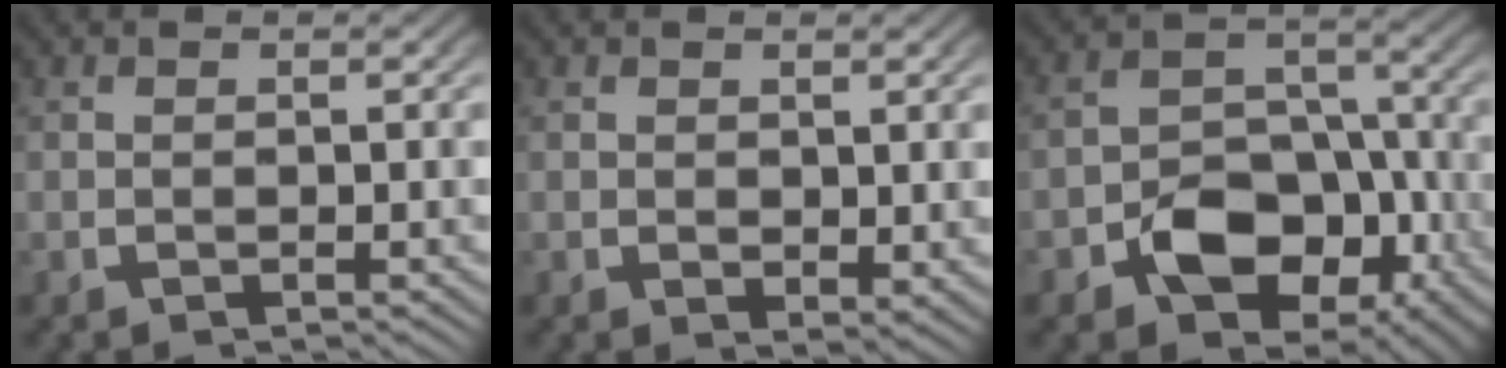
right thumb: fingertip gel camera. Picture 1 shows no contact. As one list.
[{"total": 1.4, "force": [0.5, 0.9, 0.9], "torque": [-0.011, -0.011, 0.019]}, {"total": 8.7, "force": [-3.6, 6.1, 5.0], "torque": [-0.090, -0.029, -0.046]}]